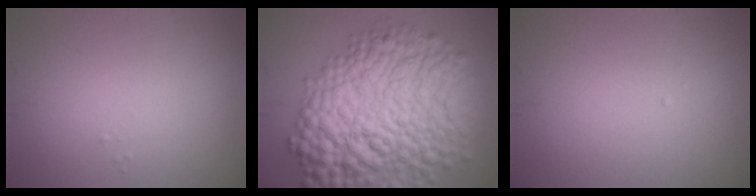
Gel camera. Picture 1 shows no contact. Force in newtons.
{"total": 13.9, "press": 13.9, "slide": 0.3}
{"total": 0.0}